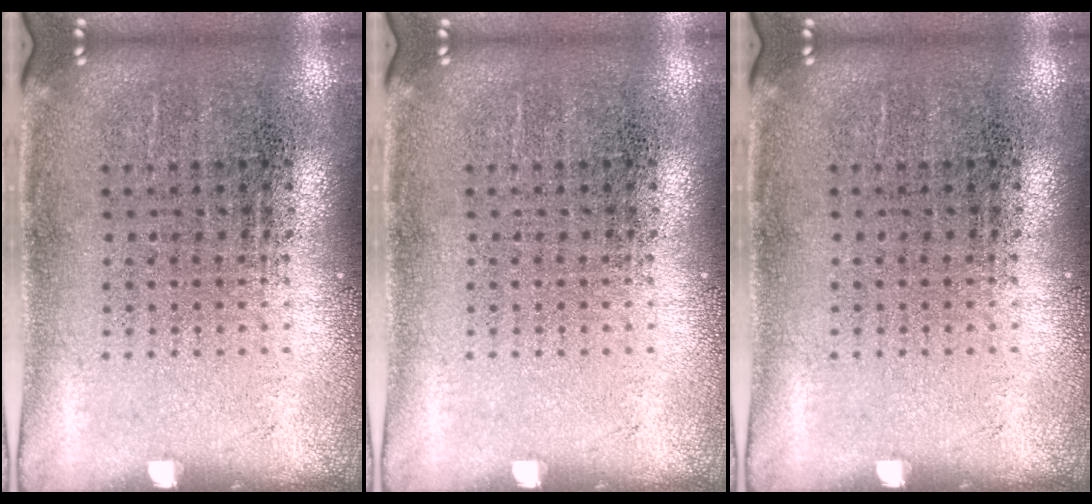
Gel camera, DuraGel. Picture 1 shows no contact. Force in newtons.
{"total": 0.0}
{"total": 0.0}